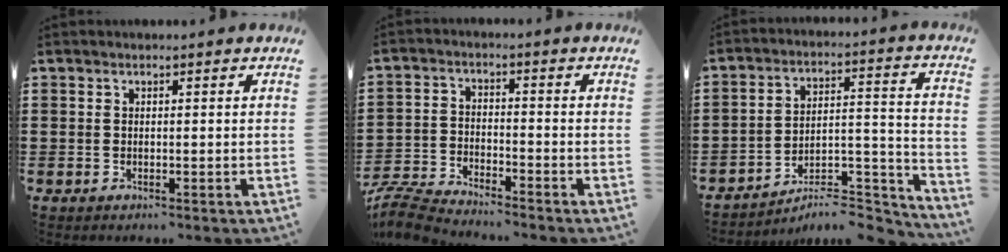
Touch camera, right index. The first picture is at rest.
{"total": 5.8, "force": [-5.7, 0.2, 0.9], "torque": [-0.041, -0.004, -0.121]}
{"total": 6.9, "force": [-6.3, 1.3, 2.5], "torque": [-0.033, 0.001, -0.123]}